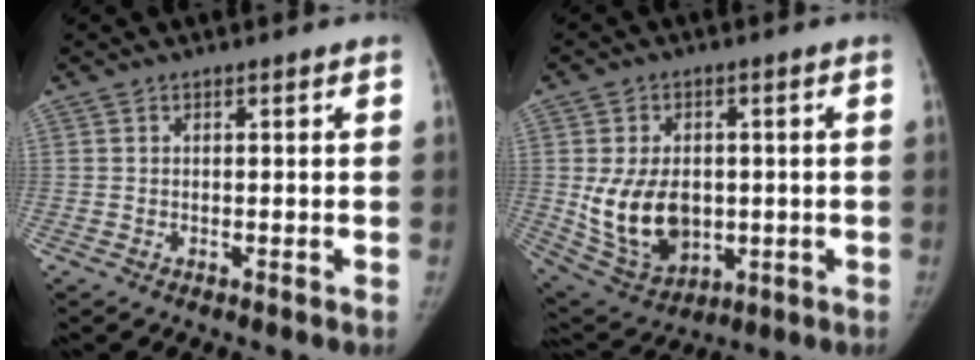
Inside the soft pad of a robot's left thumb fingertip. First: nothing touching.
{"total": 13.8, "force": [-0.7, 9.8, 9.6], "torque": [-0.142, -0.008, 0.015]}